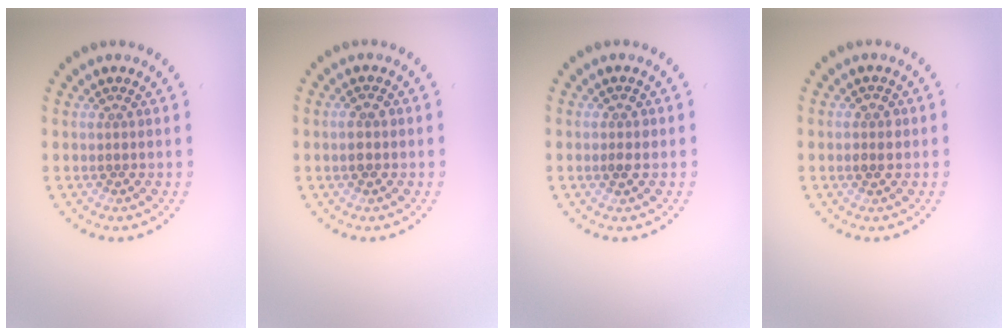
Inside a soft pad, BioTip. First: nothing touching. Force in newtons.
{"total": 1.3, "press": 1.3, "slide": 0.1}
{"total": 1.2, "press": 1.2, "slide": 0.1}
{"total": 1.5, "press": 1.5, "slide": 0.3}